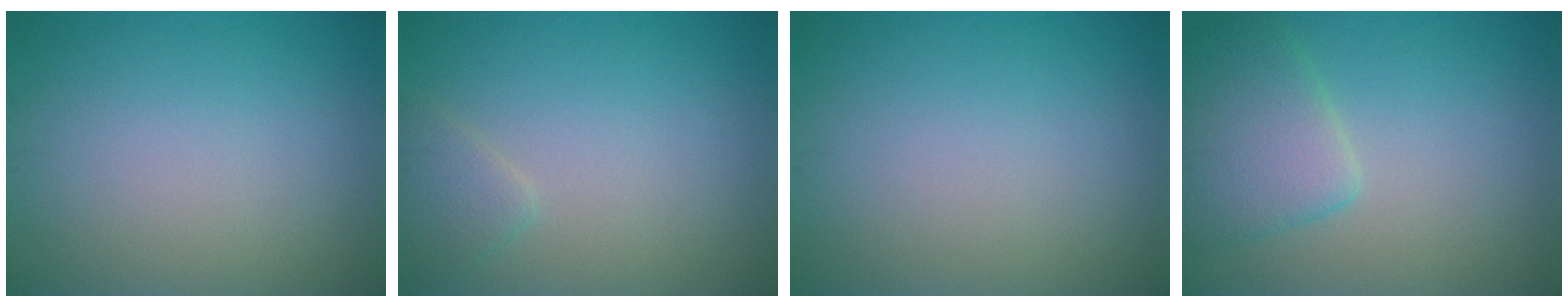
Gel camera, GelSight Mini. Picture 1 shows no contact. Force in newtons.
{"total": 1.6, "press": 1.6, "slide": 0.1}
{"total": 0.0}
{"total": 4.3, "press": 4.3, "slide": 0.2}